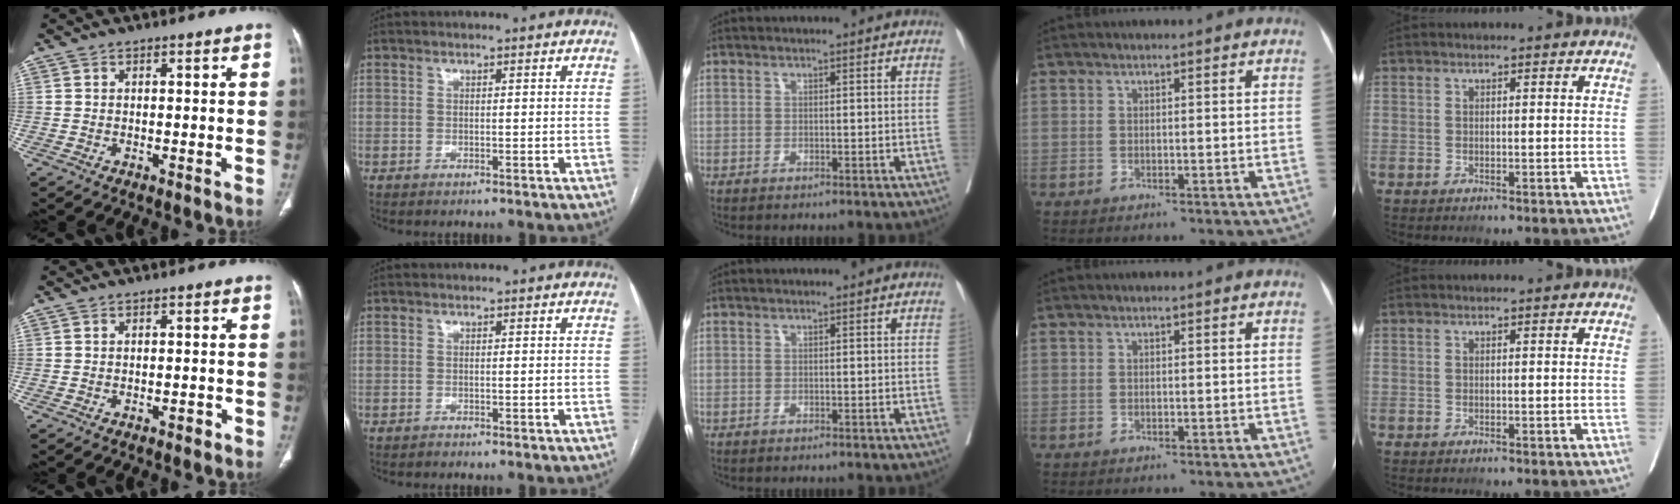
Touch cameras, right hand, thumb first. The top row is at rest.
{"thumb": {"total": 1.1, "force": [-0.8, 0.5, 0.7], "torque": [-0.008, 0.003, -0.012]}}